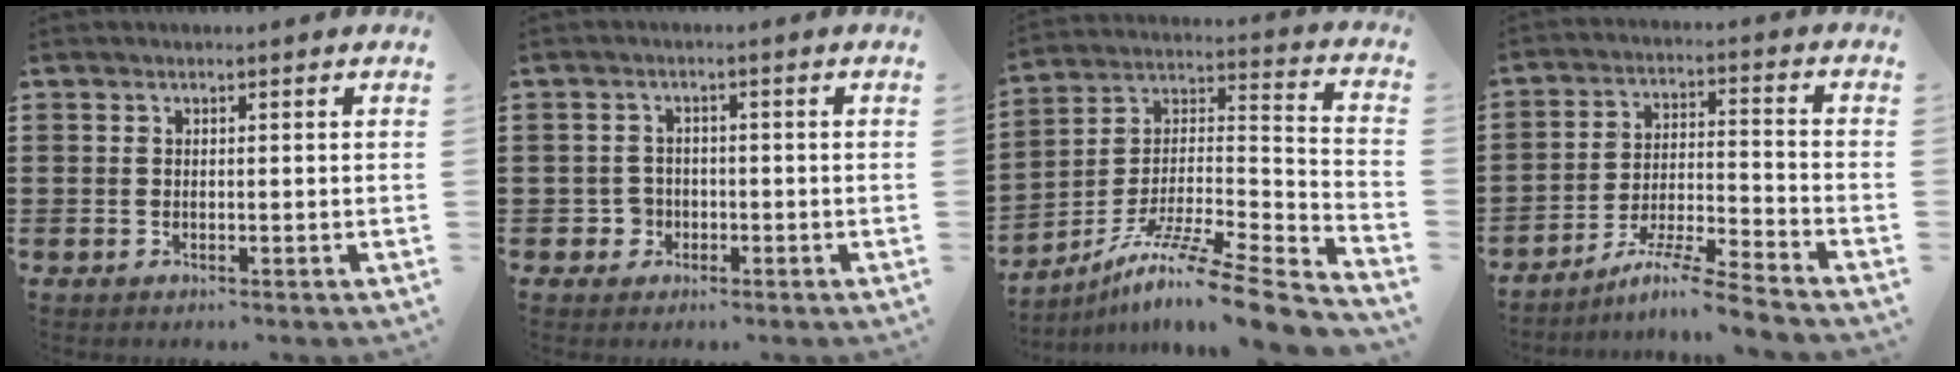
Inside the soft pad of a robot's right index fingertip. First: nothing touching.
{"total": 2.7, "force": [-1.1, 2.4, 0.7], "torque": [-0.021, 0.003, -0.024]}
{"total": 10.2, "force": [-8.0, 0.5, 6.3], "torque": [-0.110, 0.001, -0.156]}
{"total": 7.6, "force": [-6.6, -0.5, 3.7], "torque": [-0.072, -0.005, -0.128]}